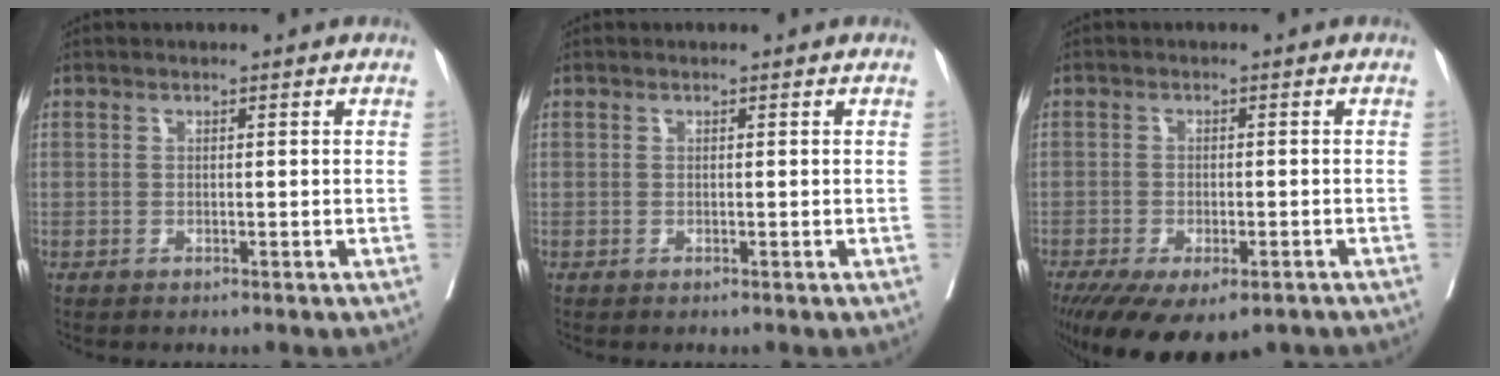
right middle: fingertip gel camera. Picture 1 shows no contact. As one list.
[{"total": 0.0}, {"total": 13.4, "force": [-9.0, 6.1, 8.0], "torque": [-0.161, -0.028, -0.129]}]